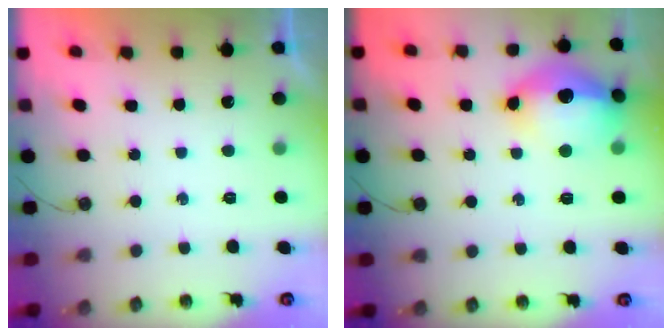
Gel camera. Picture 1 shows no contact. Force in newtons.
{"total": 16.0, "press": 15.9, "slide": 1.9}